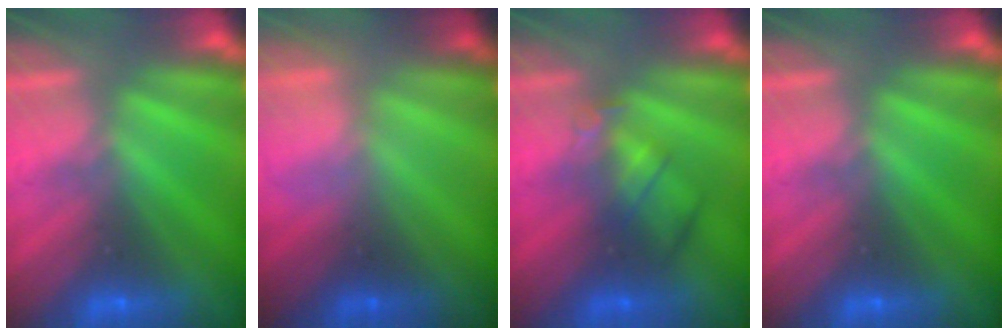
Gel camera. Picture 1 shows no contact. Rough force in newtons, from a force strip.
{"total": 2.4}
{"total": 2.4}
{"total": 0.0}